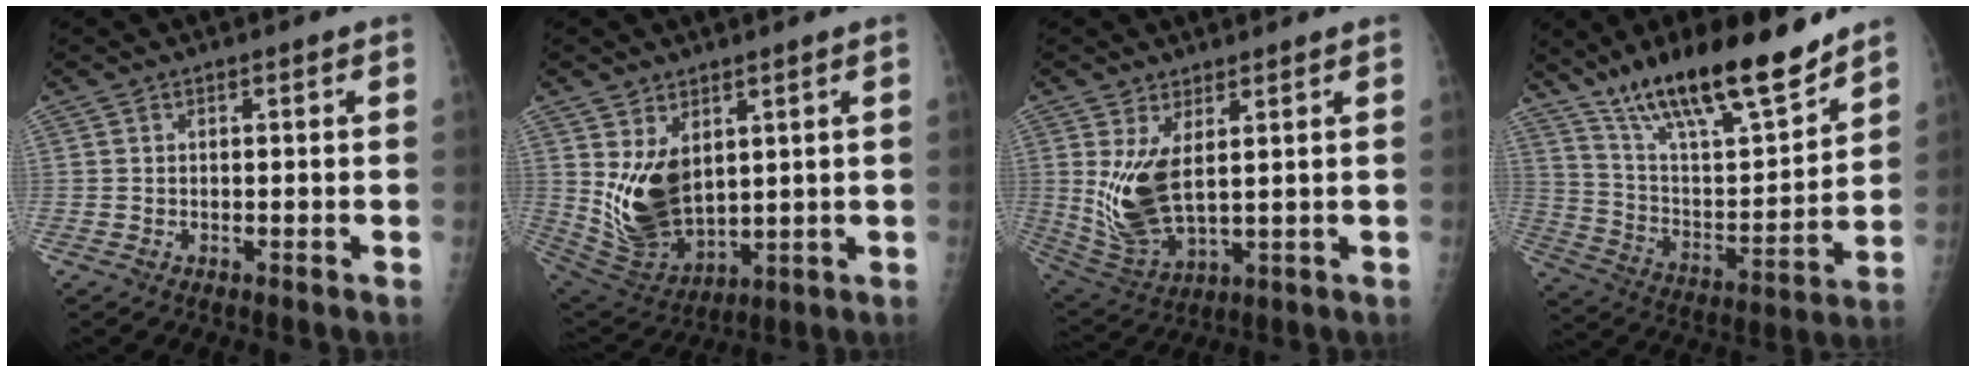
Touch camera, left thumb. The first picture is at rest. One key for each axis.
{"total": 12.2, "fx": 3.2, "fy": 7.8, "fz": 8.8, "tx": -0.140, "ty": -0.033, "tz": 0.089}
{"total": 10.3, "fx": 2.4, "fy": 4.5, "fz": 9.0, "tx": -0.182, "ty": -0.025, "tz": 0.065}
{"total": 22.8, "fx": 16.8, "fy": 5.5, "fz": 14.3, "tx": -0.214, "ty": -0.074, "tz": 0.295}